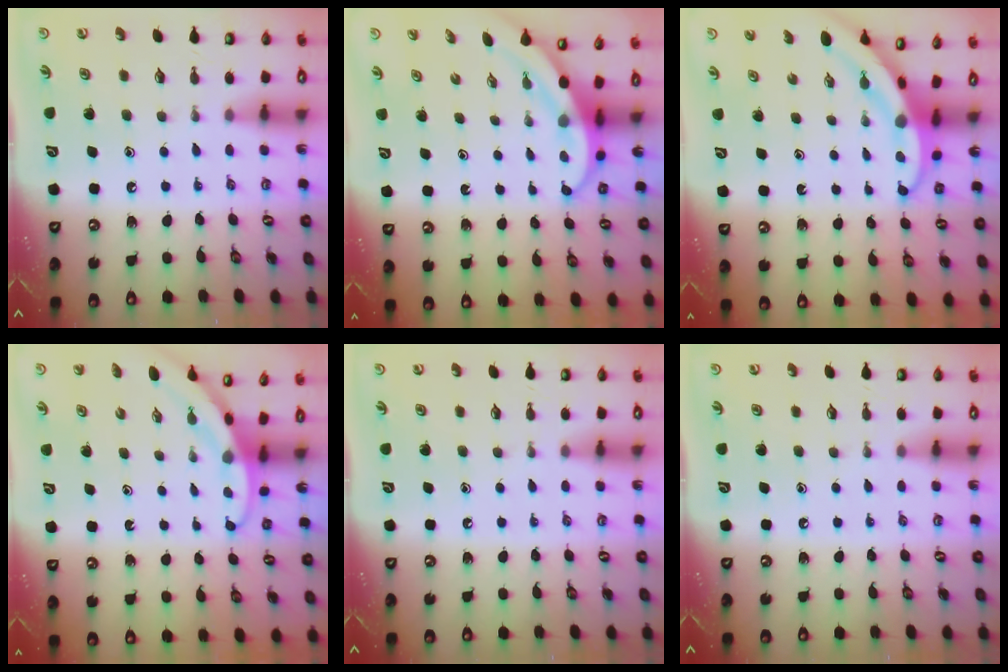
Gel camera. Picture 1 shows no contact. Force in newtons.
{"total": 3.9, "press": 3.8, "slide": 0.3}
{"total": 3.9, "press": 3.8, "slide": 0.6}
{"total": 3.1, "press": 3.1, "slide": 0.1}
{"total": 0.0}
{"total": 0.0}